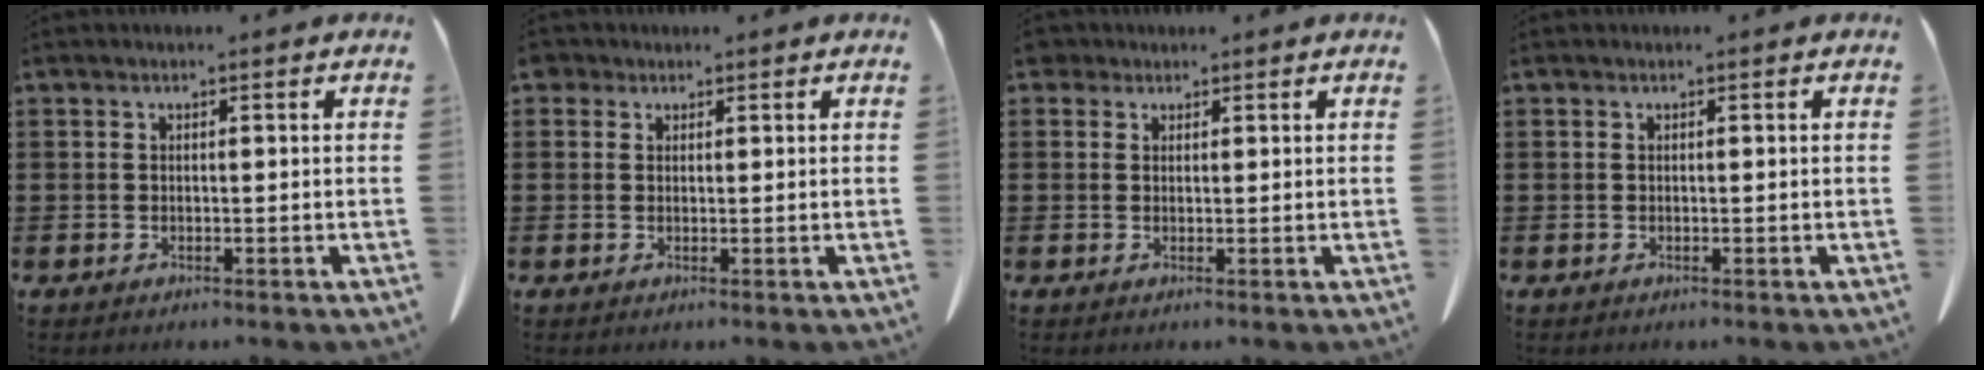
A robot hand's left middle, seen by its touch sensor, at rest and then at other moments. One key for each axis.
{"total": 1.2, "fx": 0.8, "fy": 0.9, "fz": 0.3, "tx": -0.011, "ty": 0.004, "tz": 0.016}
{"total": 1.7, "fx": 1.2, "fy": 1.1, "fz": 0.4, "tx": -0.016, "ty": 0.005, "tz": 0.024}
{"total": 0.0}